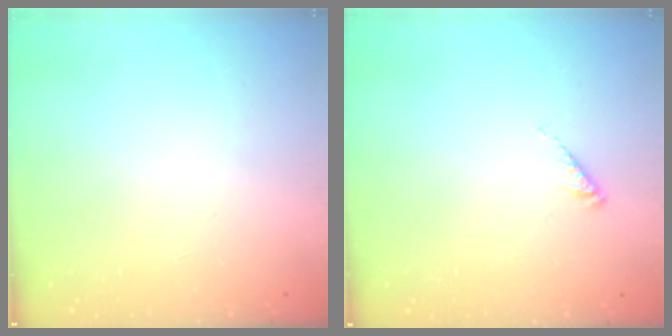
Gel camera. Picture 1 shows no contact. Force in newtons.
{"total": 2.0, "press": 2.0, "slide": 0.5}